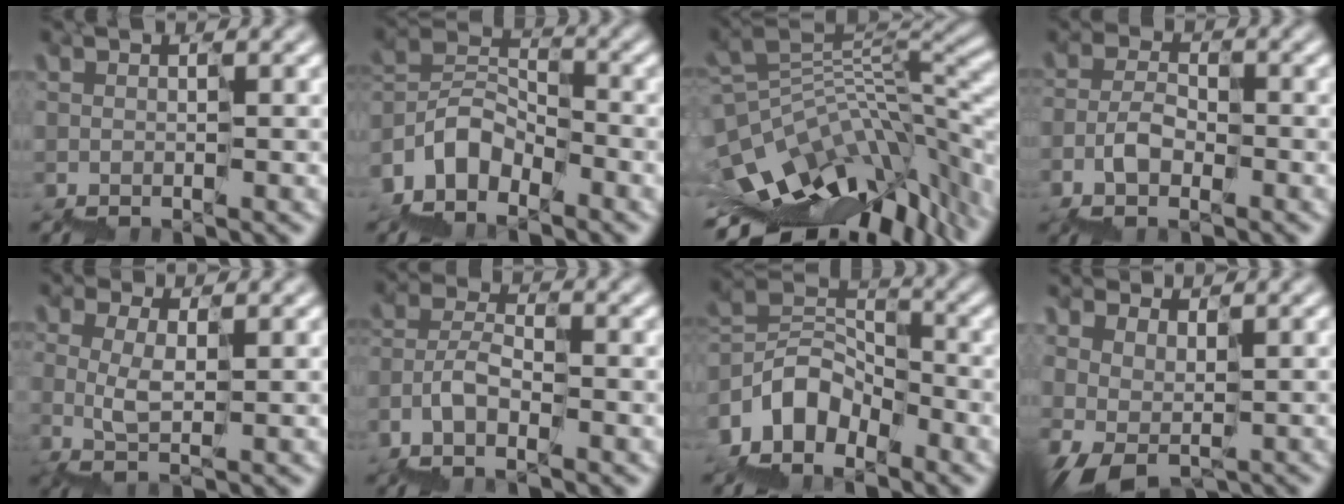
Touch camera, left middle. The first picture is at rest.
{"total": 5.4, "force": [-4.0, 3.1, 1.9], "torque": [-0.034, 0.017, -0.075]}
{"total": 10.8, "force": [-3.5, 5.7, 8.5], "torque": [-0.156, 0.012, -0.032]}
{"total": 2.2, "force": [-1.5, 1.4, 0.9], "torque": [-0.019, 0.014, -0.026]}
{"total": 1.4, "force": [1.0, 0.5, 1.0], "torque": [-0.026, 0.004, 0.028]}
{"total": 3.7, "force": [-2.8, 1.7, 1.6], "torque": [-0.035, 0.015, -0.050]}
{"total": 6.0, "force": [-4.1, 3.7, 2.3], "torque": [-0.039, 0.020, -0.077]}
{"total": 2.2, "force": [0.4, 1.3, 1.7], "torque": [-0.037, 0.007, 0.025]}